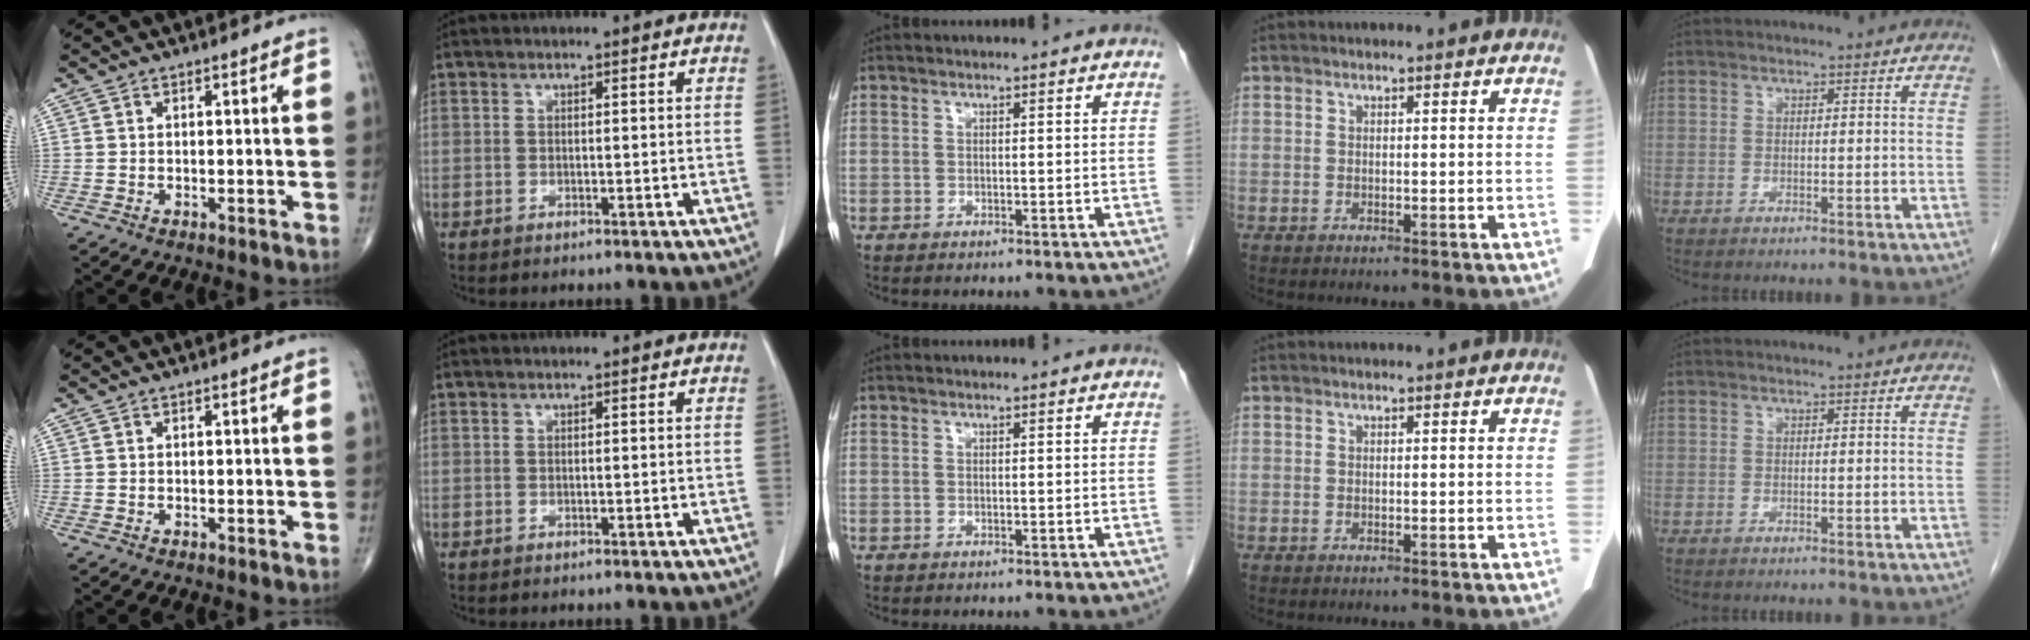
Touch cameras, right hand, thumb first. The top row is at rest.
{}